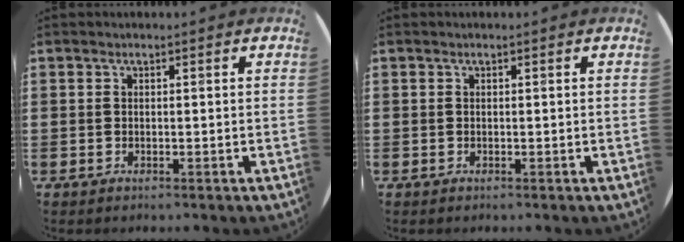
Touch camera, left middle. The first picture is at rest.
{"total": 0.0}